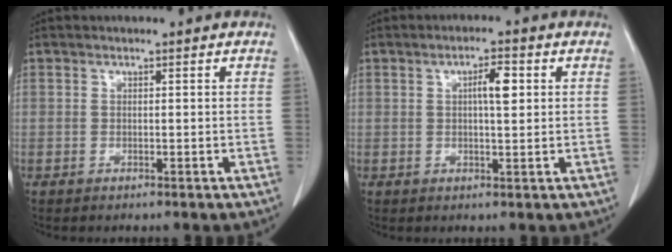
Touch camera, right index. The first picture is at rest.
{"total": 3.7, "force": [0.9, 0.8, 3.5], "torque": [-0.060, 0.005, 0.013]}